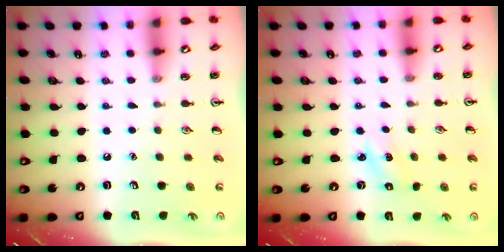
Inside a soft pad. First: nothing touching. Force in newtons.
{"total": 1.5, "press": 1.4, "slide": 0.4}